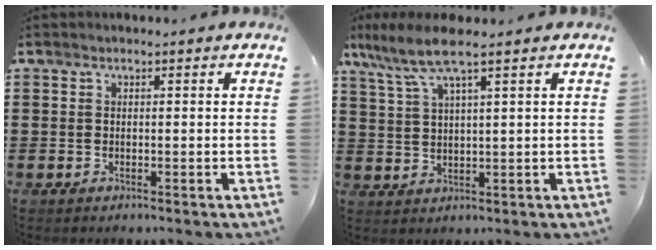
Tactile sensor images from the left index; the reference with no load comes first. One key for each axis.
{"total": 6.6, "fx": 4.3, "fy": 0.6, "fz": 5.0, "tx": -0.118, "ty": -0.009, "tz": 0.071}